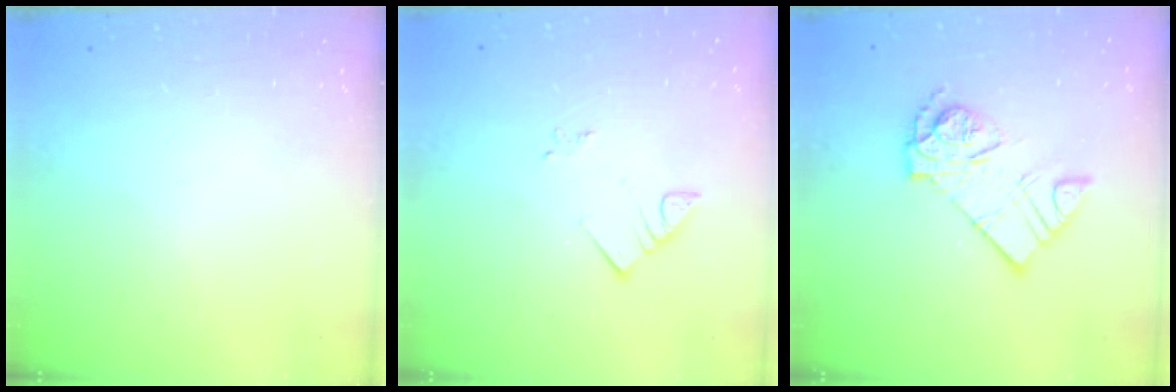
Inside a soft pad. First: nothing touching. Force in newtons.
{"total": 3.2, "press": 3.2, "slide": 0.4}
{"total": 12.1, "press": 12.1, "slide": 1.0}